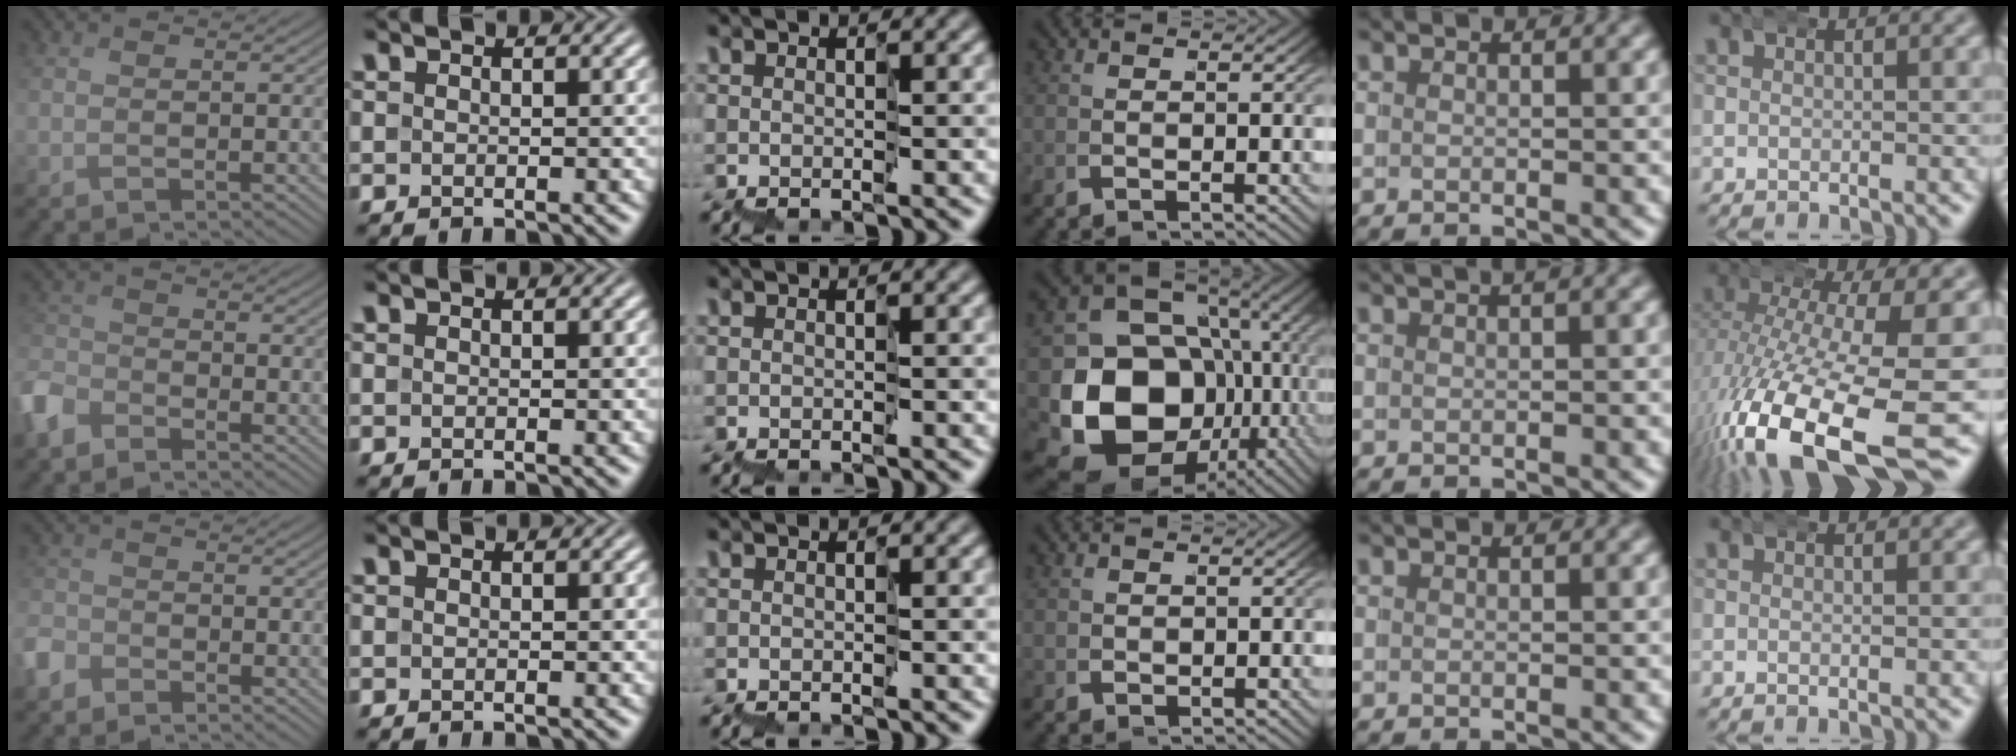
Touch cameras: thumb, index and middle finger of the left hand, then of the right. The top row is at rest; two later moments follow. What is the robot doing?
{"motion": "wrap", "object": "belt"}